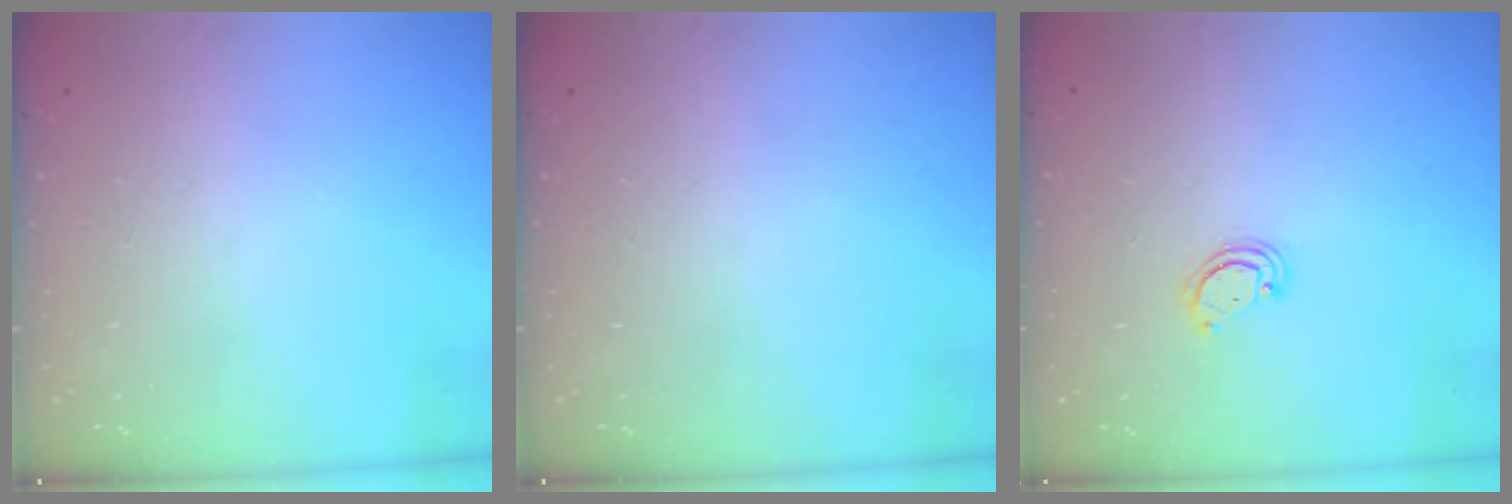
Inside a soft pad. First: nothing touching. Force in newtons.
{"total": 0.0}
{"total": 2.3, "press": 2.3, "slide": 0.3}